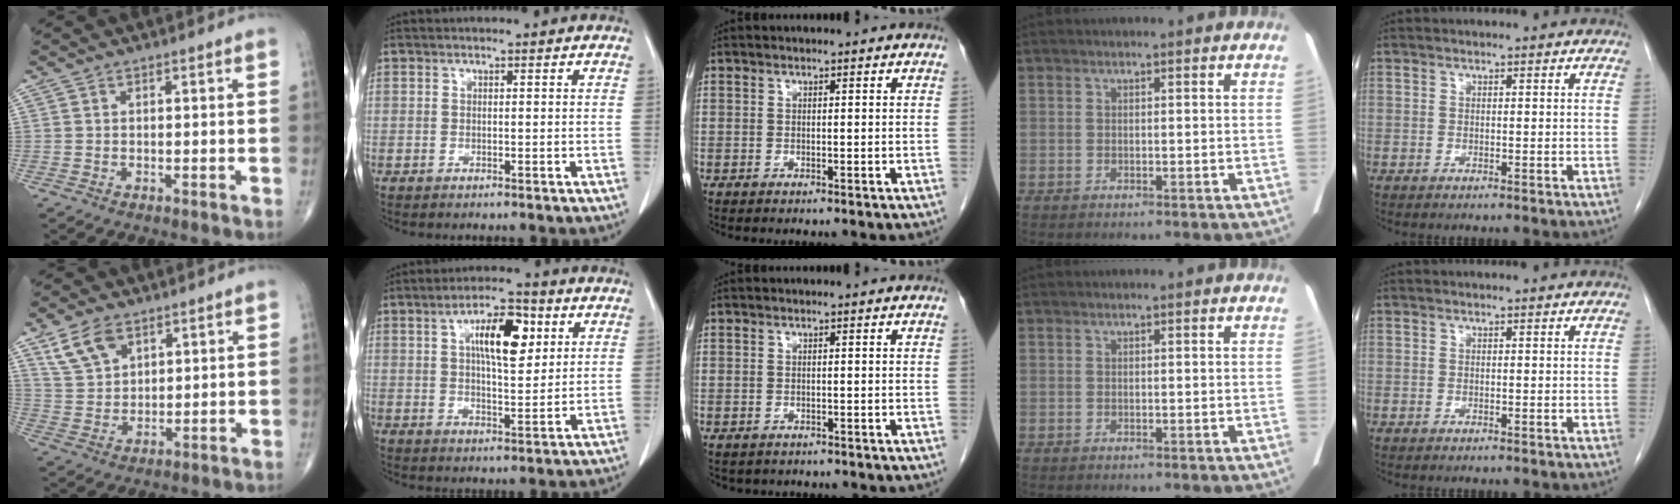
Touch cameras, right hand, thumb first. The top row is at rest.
{"thumb": {"total": 7.7, "force": [4.6, 4.5, 4.2], "torque": [-0.070, -0.017, 0.097]}, "index": {"total": 9.5, "force": [3.2, 3.3, 8.4], "torque": [-0.139, 0.013, 0.054]}, "middle": {"total": 1.9, "force": [-1.5, 1.1, 0.2], "torque": [-0.011, -0.001, -0.019]}}